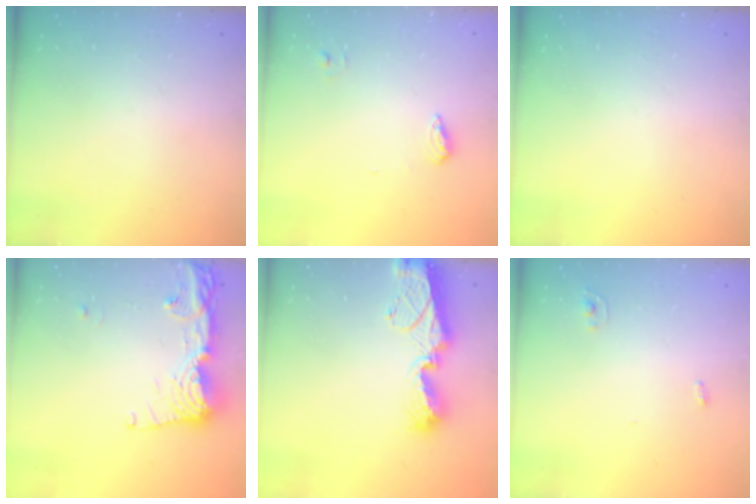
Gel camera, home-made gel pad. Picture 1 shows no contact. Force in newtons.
{"total": 5.9, "press": 5.8, "slide": 1.4}
{"total": 0.0}
{"total": 14.5, "press": 14.4, "slide": 1.7}
{"total": 11.7, "press": 11.6, "slide": 1.1}
{"total": 2.4, "press": 2.4, "slide": 0.2}